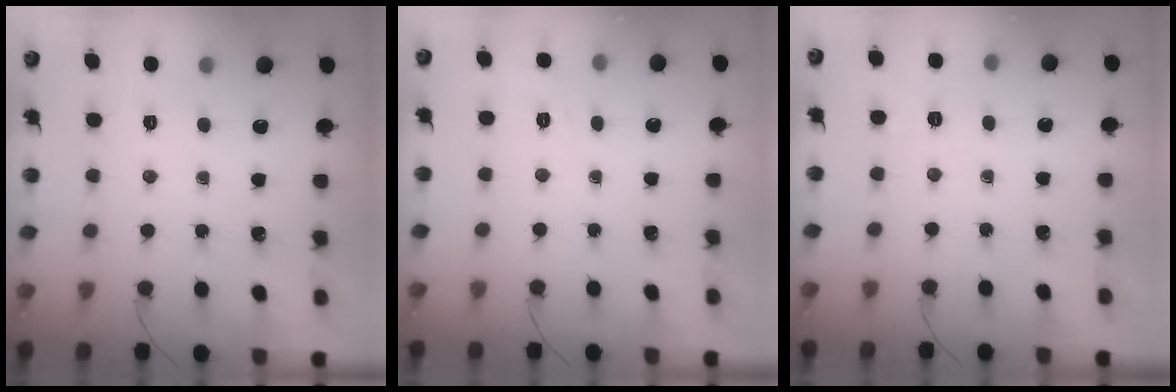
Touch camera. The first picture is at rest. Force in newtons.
{"total": 1.8, "press": 0.1, "slide": 1.8}
{"total": 2.9, "press": 2.2, "slide": 1.9}